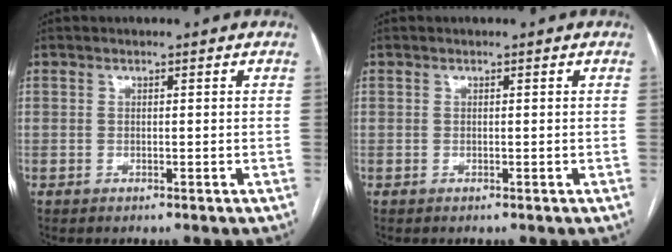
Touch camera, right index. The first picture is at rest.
{"total": 0.0}